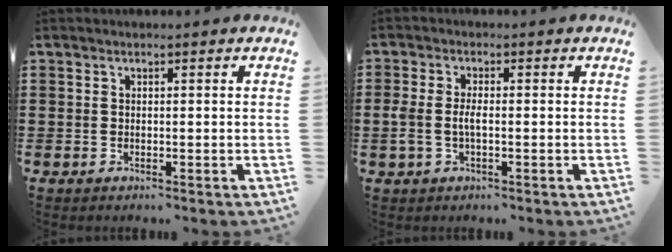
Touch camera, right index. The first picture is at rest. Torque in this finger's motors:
{"motor_torque": [0.72, -0.53, 0.12, 0.05]}